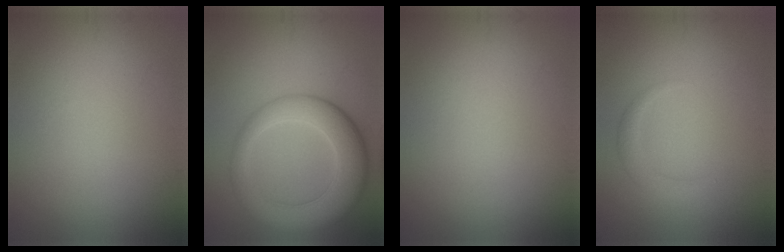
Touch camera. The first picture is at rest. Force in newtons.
{"total": 6.9, "press": 6.9, "slide": 0.2}
{"total": 0.0}
{"total": 1.6, "press": 1.6, "slide": 0.1}